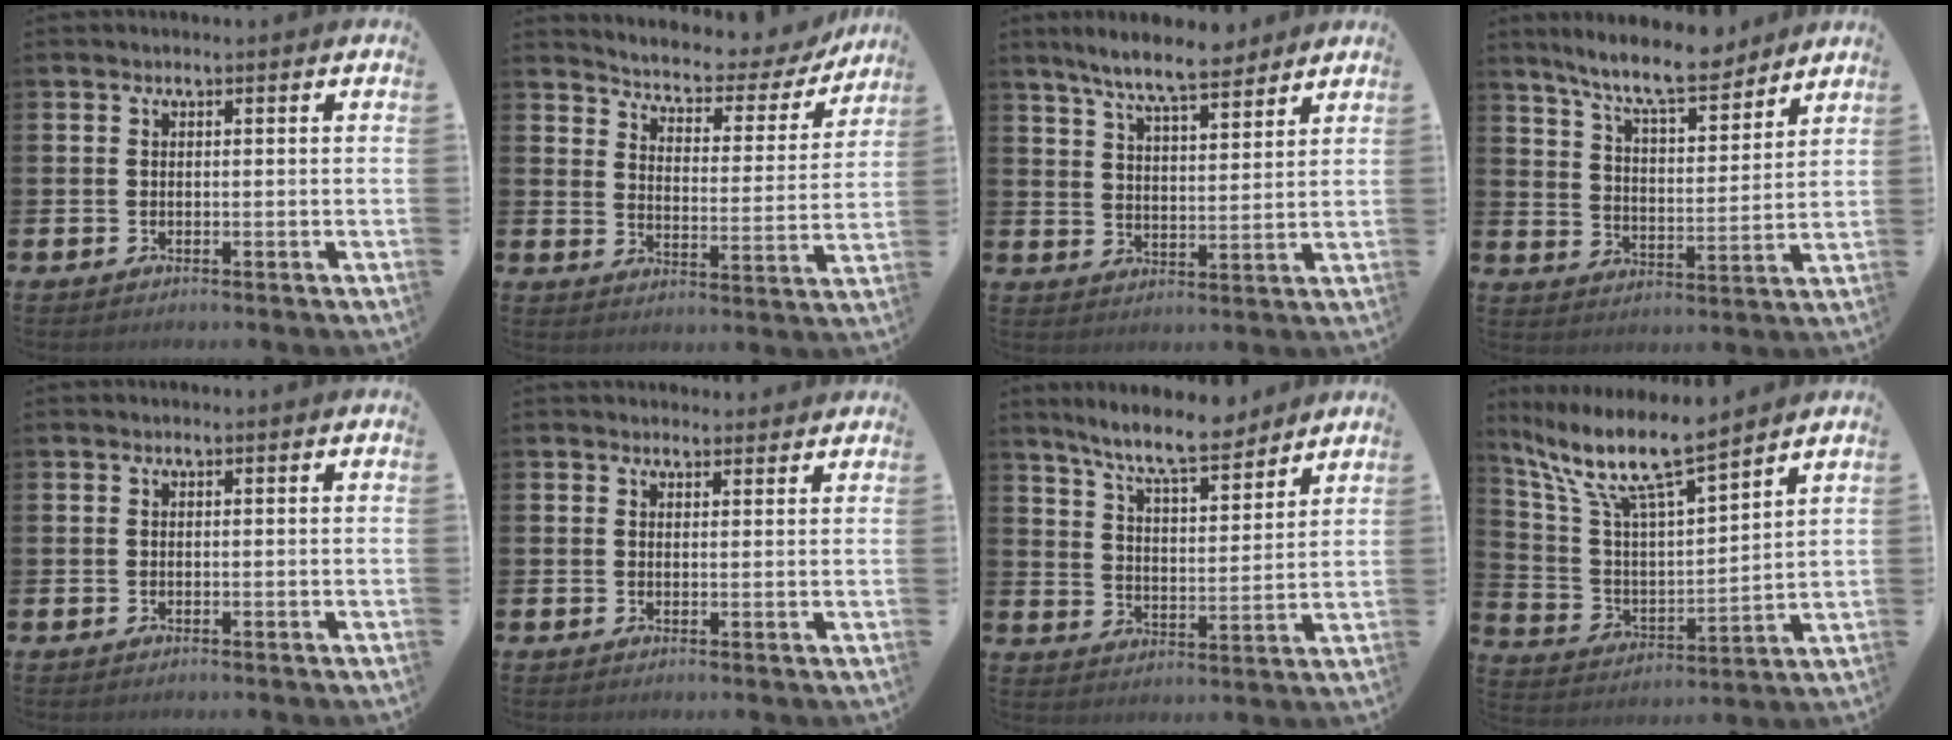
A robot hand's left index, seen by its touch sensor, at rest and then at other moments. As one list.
[{"total": 4.6, "force": [4.3, 1.3, 1.0], "torque": [-0.044, -0.037, 0.065]}, {"total": 8.1, "force": [7.4, 1.1, 3.1], "torque": [-0.080, -0.028, 0.134]}, {"total": 9.6, "force": [8.8, 1.5, 3.8], "torque": [-0.101, -0.044, 0.157]}, {"total": 0.0}, {"total": 1.9, "force": [1.8, 0.6, -0.1], "torque": [0.015, -0.009, 0.031]}, {"total": 9.0, "force": [8.2, 1.2, 3.4], "torque": [-0.091, -0.041, 0.147]}, {"total": 10.9, "force": [9.3, 1.4, 5.5], "torque": [-0.151, -0.055, 0.159]}]